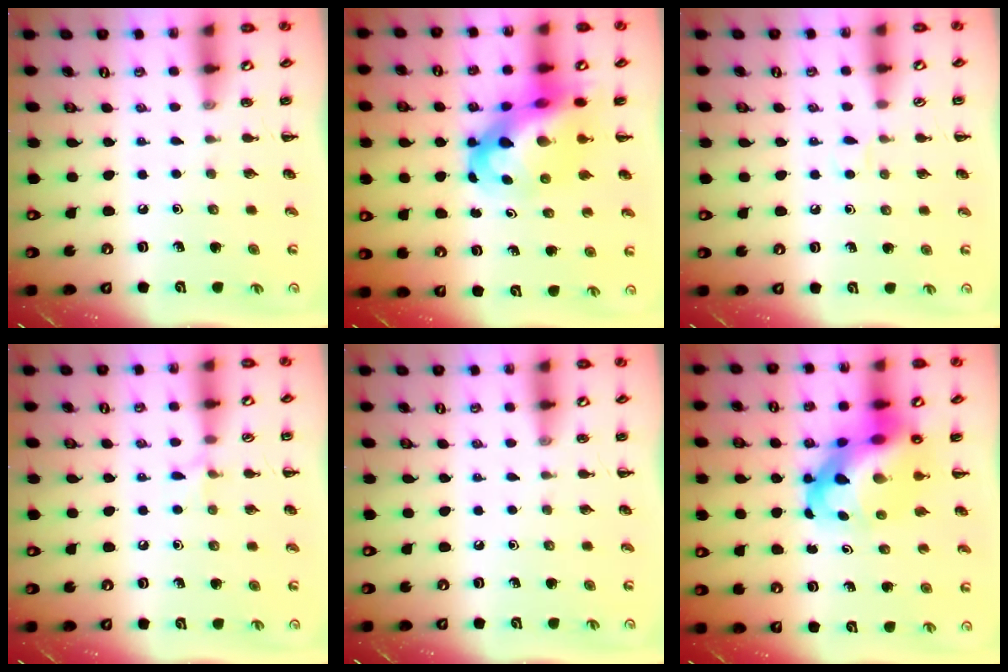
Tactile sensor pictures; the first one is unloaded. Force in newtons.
{"total": 12.3, "press": 11.9, "slide": 3.1}
{"total": 2.8, "press": 2.7, "slide": 1.0}
{"total": 4.8, "press": 4.5, "slide": 1.8}
{"total": 0.0}
{"total": 15.4, "press": 14.8, "slide": 4.3}